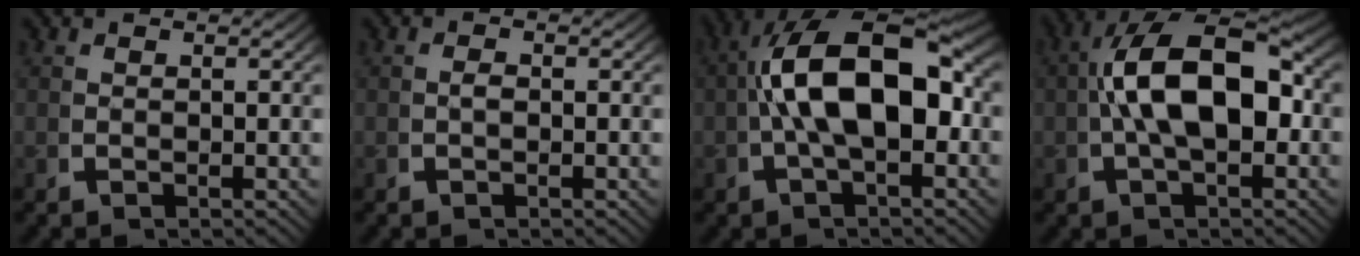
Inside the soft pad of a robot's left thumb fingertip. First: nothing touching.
{"total": 0.6, "force": [-0.2, 0.3, 0.5], "torque": [-0.011, 0.000, -0.003]}
{"total": 13.8, "force": [0.4, 7.8, 11.4], "torque": [-0.191, -0.019, 0.012]}
{"total": 12.2, "force": [0.5, 7.0, 10.0], "torque": [-0.171, -0.020, 0.015]}